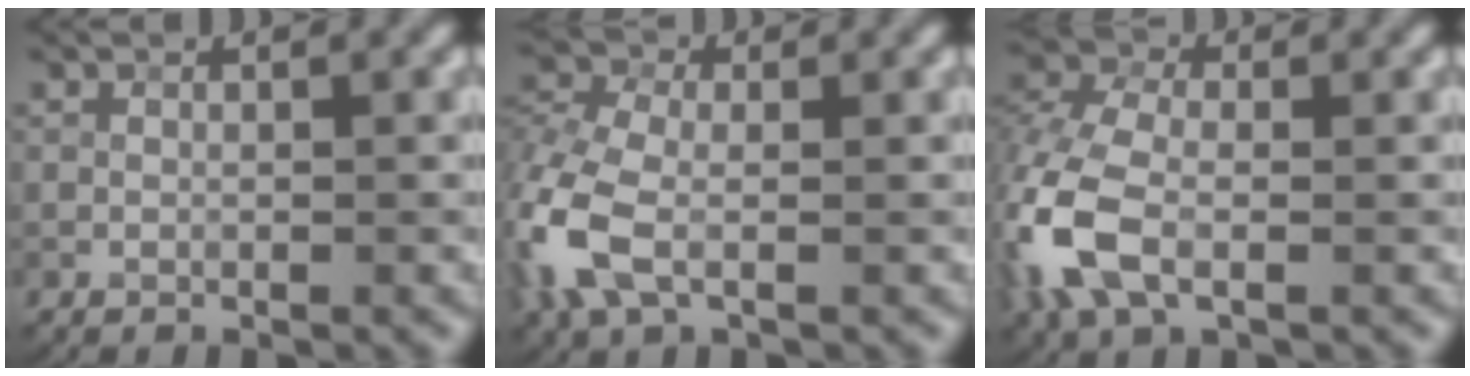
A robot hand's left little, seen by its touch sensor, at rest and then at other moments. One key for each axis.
{"total": 7.2, "fx": -1.8, "fy": 4.3, "fz": 5.5, "tx": -0.148, "ty": -0.002, "tz": -0.051}
{"total": 8.9, "fx": -2.4, "fy": 5.2, "fz": 6.7, "tx": -0.184, "ty": -0.006, "tz": -0.063}